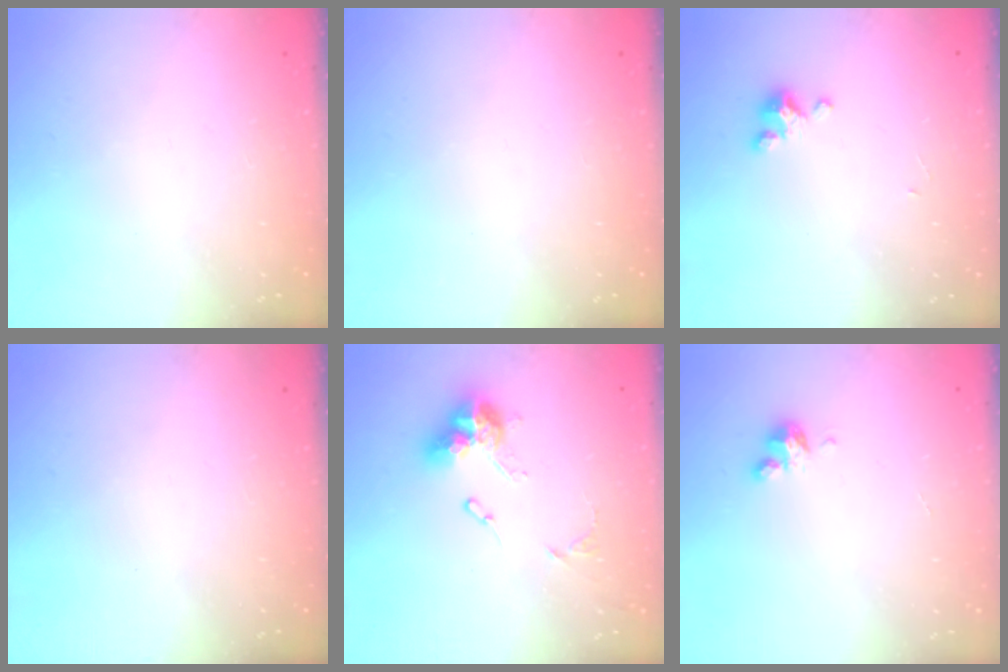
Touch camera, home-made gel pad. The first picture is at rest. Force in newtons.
{"total": 0.0}
{"total": 2.3, "press": 2.2, "slide": 0.4}
{"total": 0.0}
{"total": 12.3, "press": 12.3, "slide": 1.2}
{"total": 4.1, "press": 4.1, "slide": 0.3}